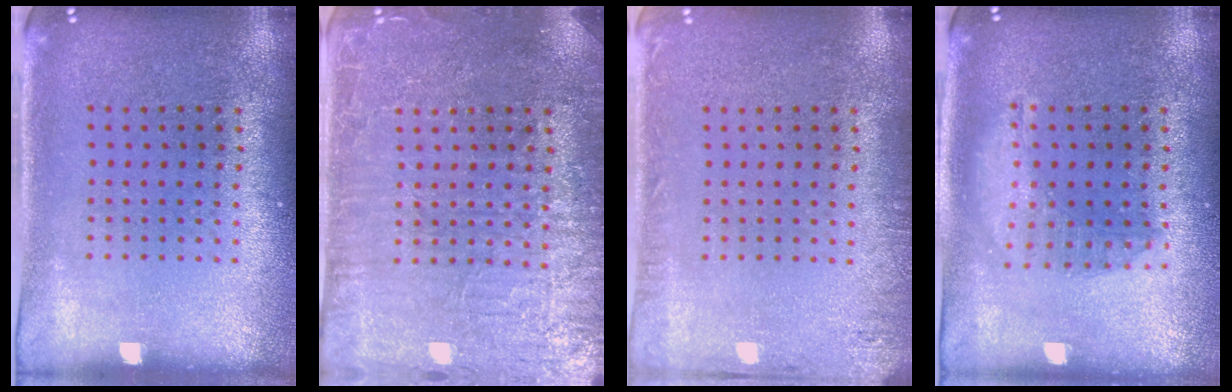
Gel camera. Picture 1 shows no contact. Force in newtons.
{"total": 4.0, "press": 3.9, "slide": 0.7}
{"total": 1.7, "press": 1.7, "slide": 0.2}
{"total": 1.5, "press": 1.5, "slide": 0.5}